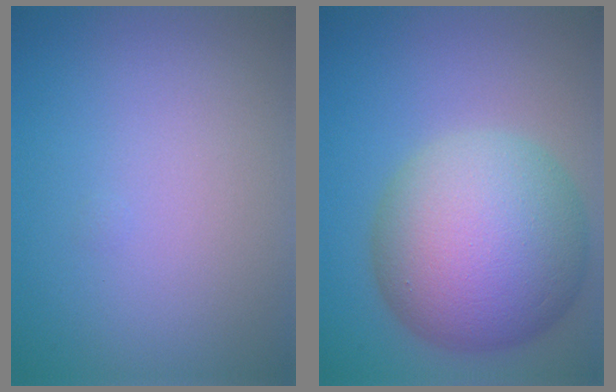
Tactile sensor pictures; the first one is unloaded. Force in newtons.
{"total": 13.0, "press": 13.0, "slide": 0.4}